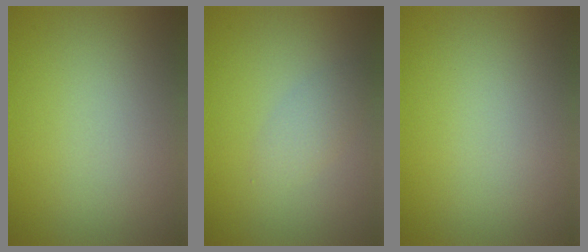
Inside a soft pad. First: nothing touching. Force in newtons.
{"total": 1.6, "press": 1.6, "slide": 0.1}
{"total": 0.0}